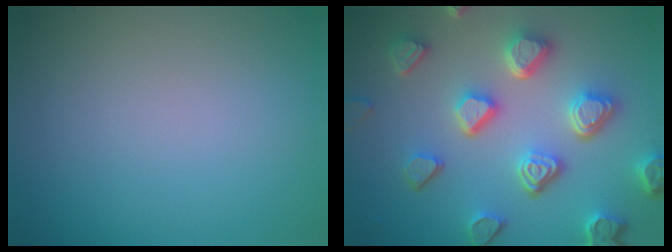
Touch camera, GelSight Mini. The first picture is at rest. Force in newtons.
{"total": 6.7, "press": 5.3, "slide": 4.0}